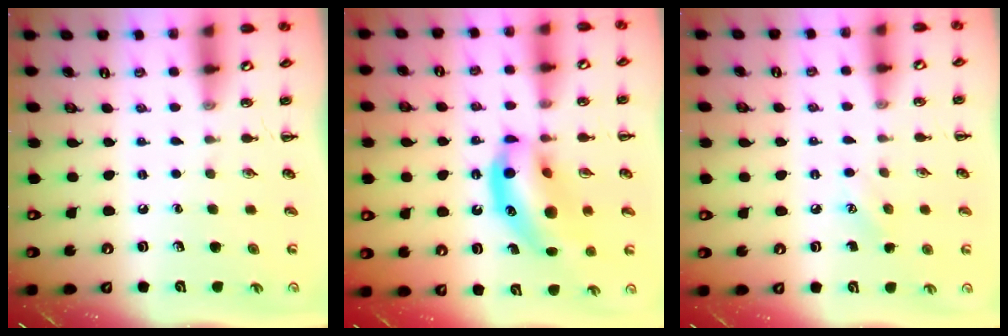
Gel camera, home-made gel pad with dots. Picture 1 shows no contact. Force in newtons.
{"total": 15.9, "press": 15.5, "slide": 3.7}
{"total": 6.0, "press": 5.8, "slide": 1.6}